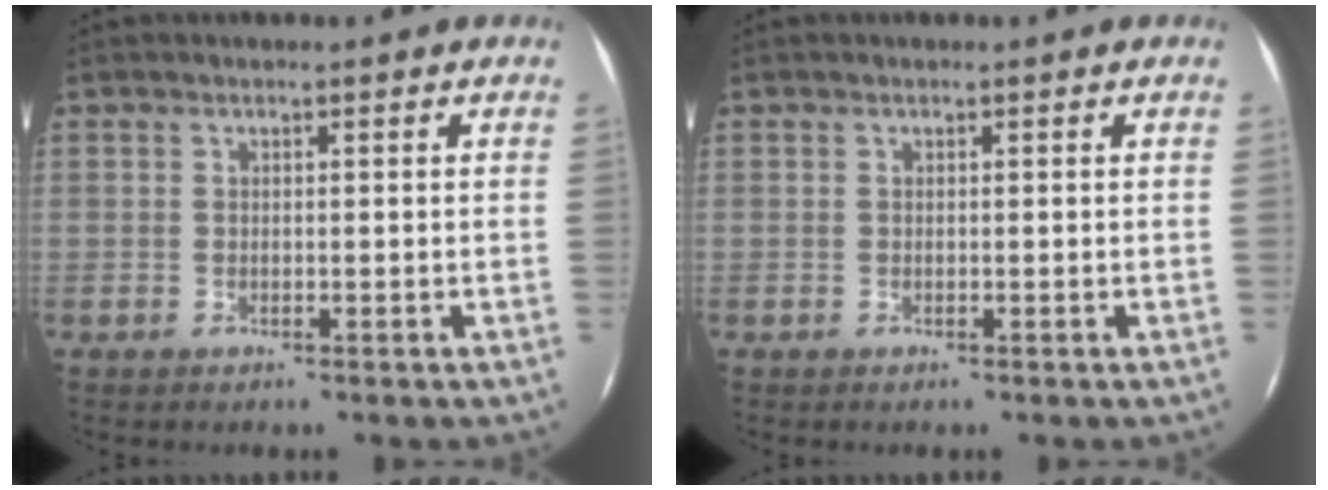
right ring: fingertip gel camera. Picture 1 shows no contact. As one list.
[{"total": 0.0}]